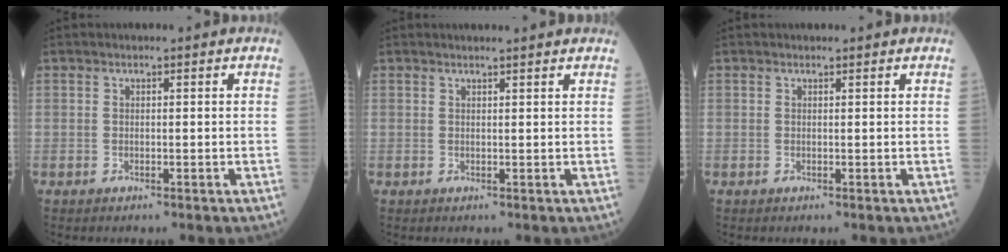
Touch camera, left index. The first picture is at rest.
{"total": 3.9, "force": [3.7, 0.1, 1.4], "torque": [-0.019, 0.013, 0.038]}
{"total": 0.7, "force": [0.7, 0.2, 0.2], "torque": [-0.008, 0.003, 0.006]}